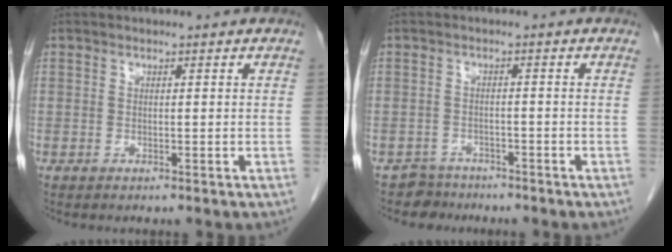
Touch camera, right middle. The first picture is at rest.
{"total": 3.0, "force": [-2.4, 1.5, -1.0], "torque": [0.014, 0.006, -0.042]}